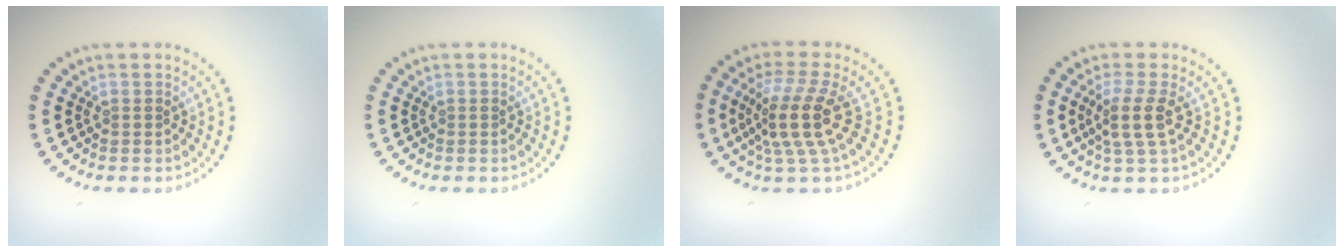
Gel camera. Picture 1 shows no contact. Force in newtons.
{"total": 0.0}
{"total": 4.7, "press": 3.5, "slide": 3.1}
{"total": 2.7, "press": 2.3, "slide": 1.5}